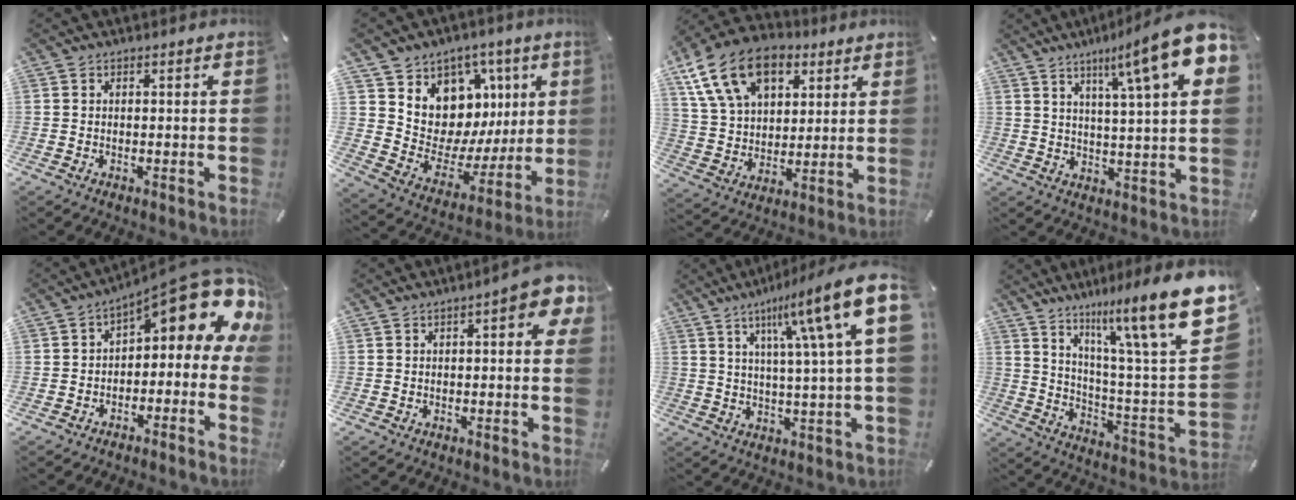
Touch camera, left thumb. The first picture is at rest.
{"total": 9.9, "force": [4.6, 8.6, 1.4], "torque": [-0.014, -0.078, 0.092]}
{"total": 17.3, "force": [9.0, 11.2, 9.5], "torque": [-0.203, -0.028, 0.166]}
{"total": 15.6, "force": [8.7, 1.2, 12.9], "torque": [-0.195, -0.056, 0.124]}
{"total": 14.1, "force": [6.2, 6.2, 11.1], "torque": [-0.138, -0.055, 0.097]}
{"total": 8.1, "force": [3.0, 2.6, 7.1], "torque": [-0.093, -0.010, 0.047]}
{"total": 17.4, "force": [7.3, 2.6, 15.6], "torque": [-0.243, -0.036, 0.101]}
{"total": 19.7, "force": [13.1, 3.7, 14.3], "torque": [-0.209, -0.100, 0.199]}